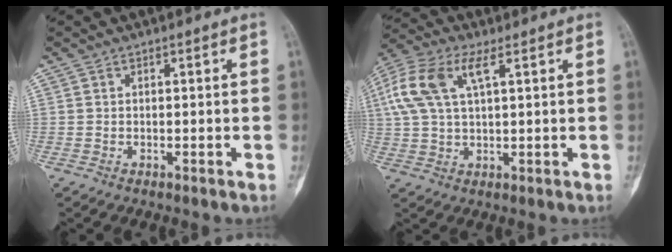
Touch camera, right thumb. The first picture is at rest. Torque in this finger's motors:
{"motor_torque": [0.13, 1.41, 0.91, 0.30, 0.11]}